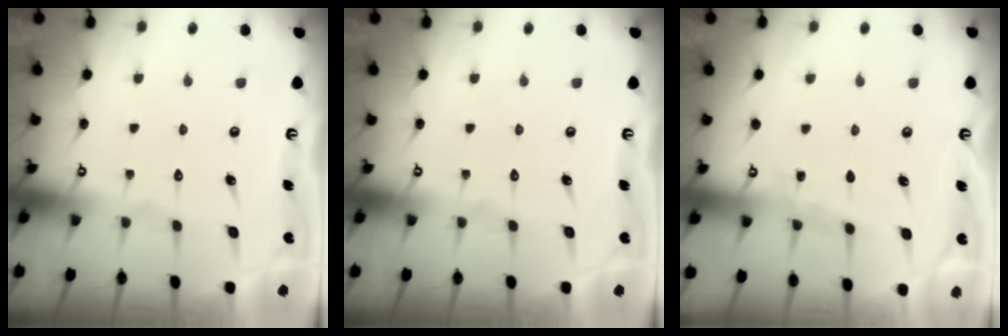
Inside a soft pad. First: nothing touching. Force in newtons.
{"total": 0.0}
{"total": 2.8, "press": 2.8, "slide": 0.4}